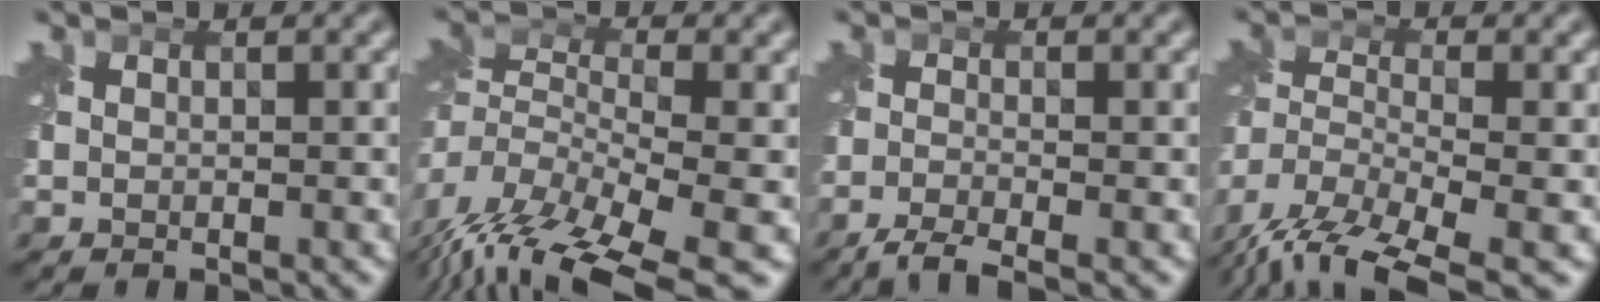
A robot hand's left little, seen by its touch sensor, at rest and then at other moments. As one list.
[{"total": 9.9, "force": [-6.0, 4.0, 6.8], "torque": [-0.138, -0.004, -0.093]}, {"total": 2.3, "force": [-1.9, 0.3, 1.3], "torque": [-0.029, 0.001, -0.049]}, {"total": 12.0, "force": [-9.1, 4.2, 6.6], "torque": [-0.132, -0.009, -0.142]}]